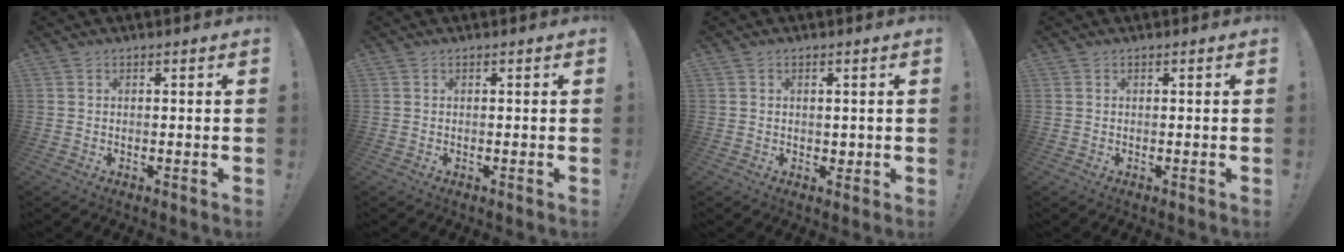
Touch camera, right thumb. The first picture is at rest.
{"total": 0.0}
{"total": 1.8, "force": [0.4, 1.7, 0.5], "torque": [0.007, -0.003, 0.005]}
{"total": 0.0}